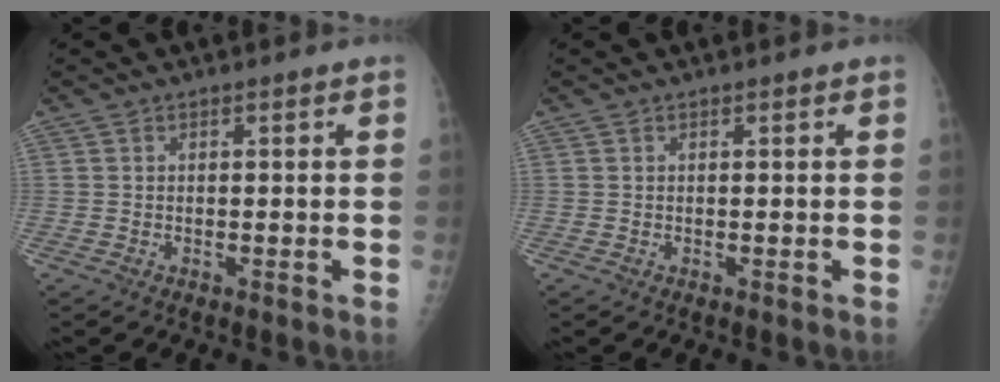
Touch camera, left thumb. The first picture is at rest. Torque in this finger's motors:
{"motor_torque": [0.00, 0.00, -0.02, -0.02, 0.00]}